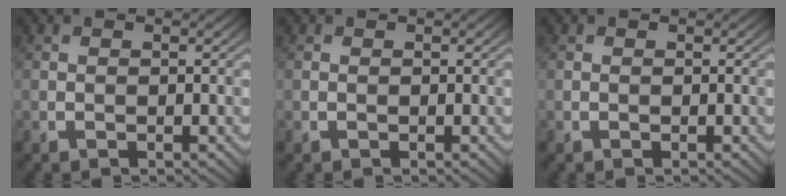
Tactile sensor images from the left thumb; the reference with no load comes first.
{"total": 0.0}
{"total": 0.0}